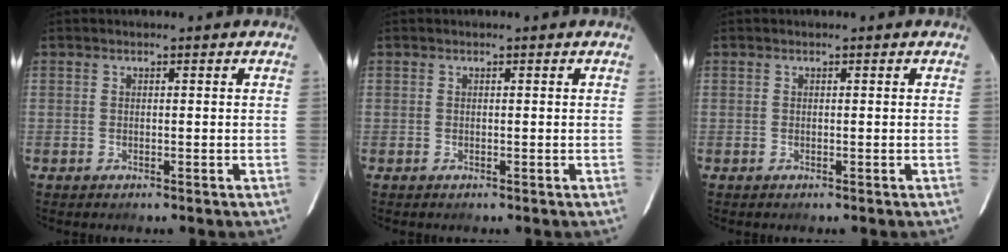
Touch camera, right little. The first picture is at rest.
{"total": 0.0}
{"total": 0.0}